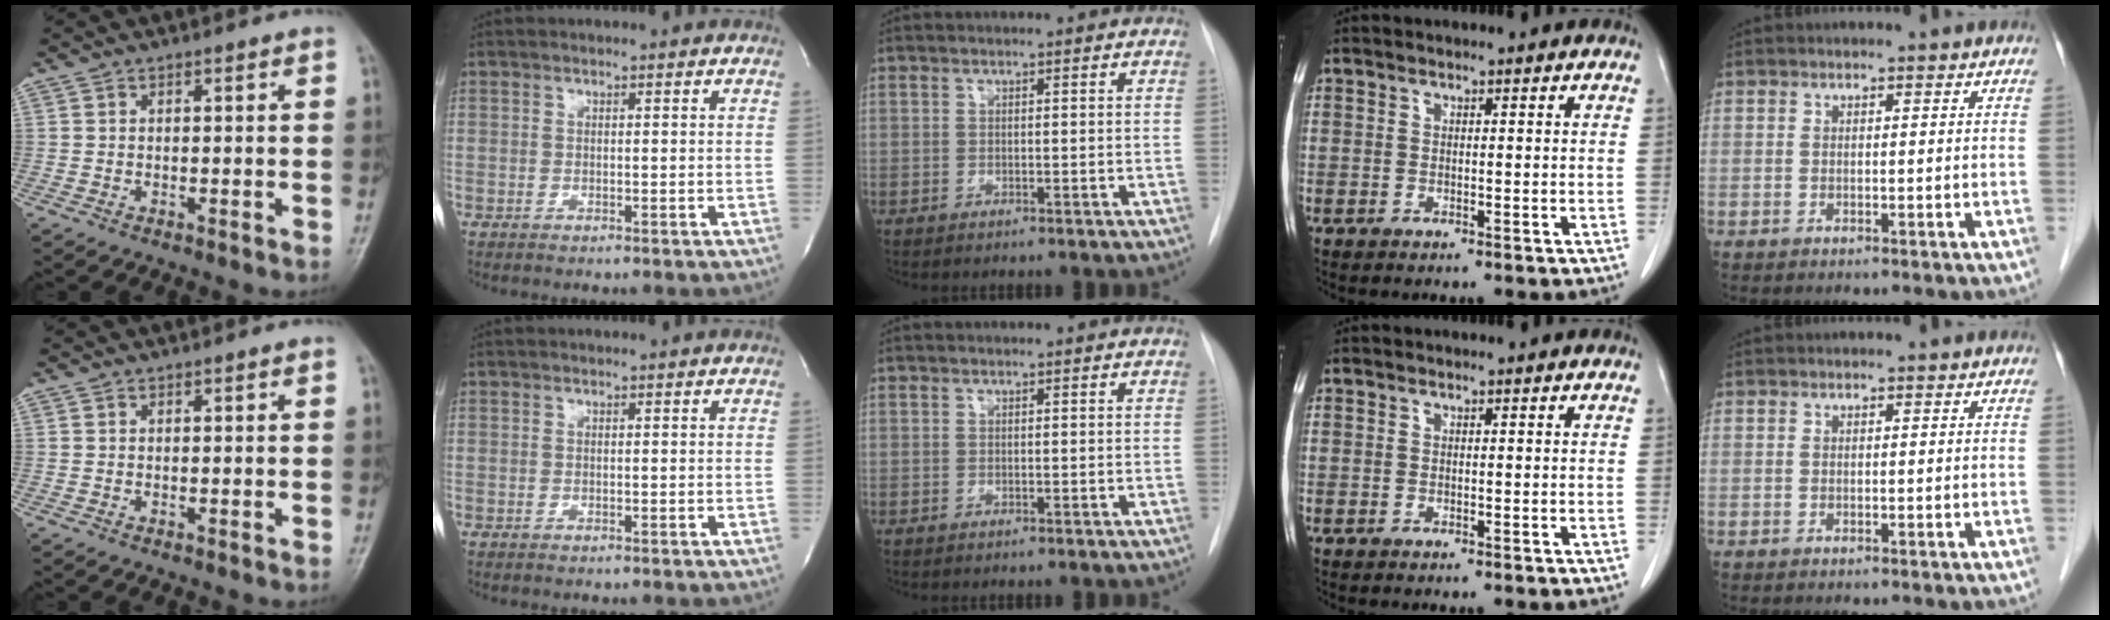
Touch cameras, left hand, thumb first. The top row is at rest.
{}